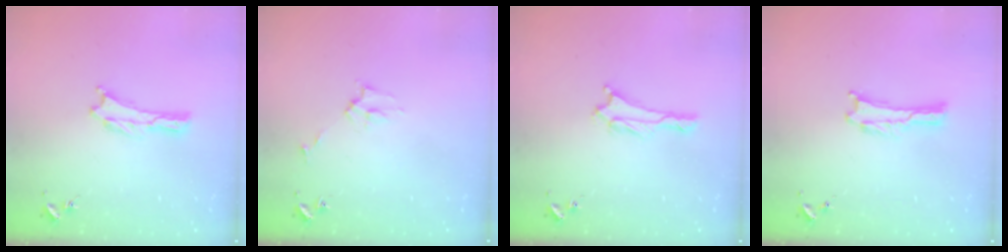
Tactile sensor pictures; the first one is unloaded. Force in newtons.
{"total": 2.7, "press": 2.7, "slide": 0.3}
{"total": 1.4, "press": 1.4, "slide": 0.2}
{"total": 0.0}